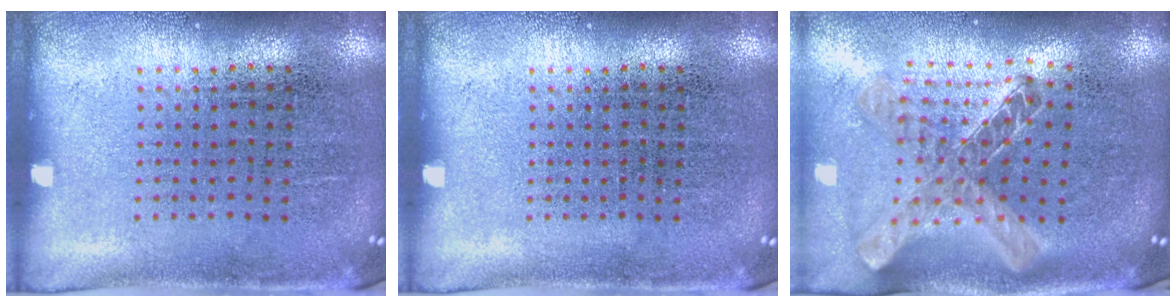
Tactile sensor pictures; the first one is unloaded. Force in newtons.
{"total": 0.0}
{"total": 1.5, "press": 1.3, "slide": 0.6}